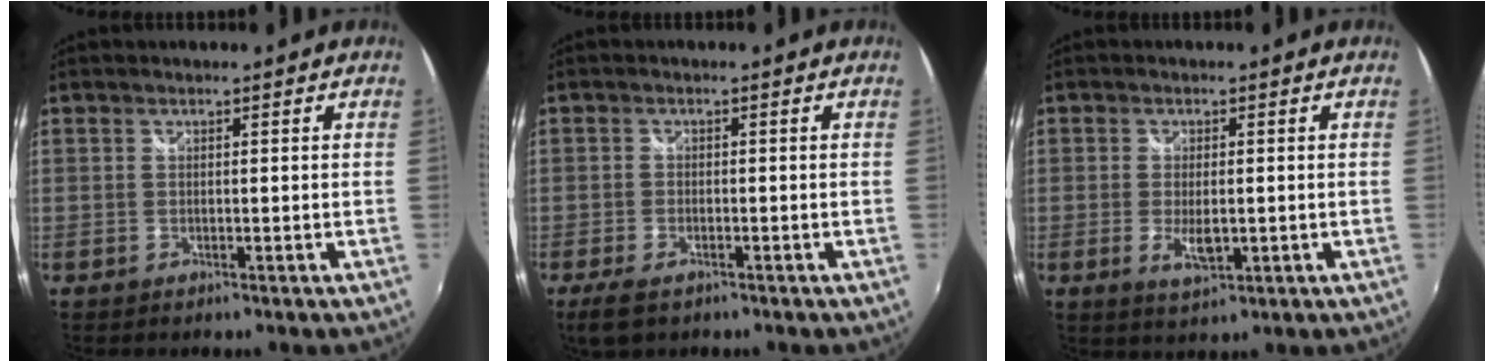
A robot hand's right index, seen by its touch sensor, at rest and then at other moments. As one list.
[{"total": 4.5, "force": [-3.1, 2.0, 2.7], "torque": [-0.065, -0.016, -0.055]}, {"total": 4.5, "force": [-0.8, 2.0, 3.9], "torque": [-0.072, -0.011, -0.011]}]